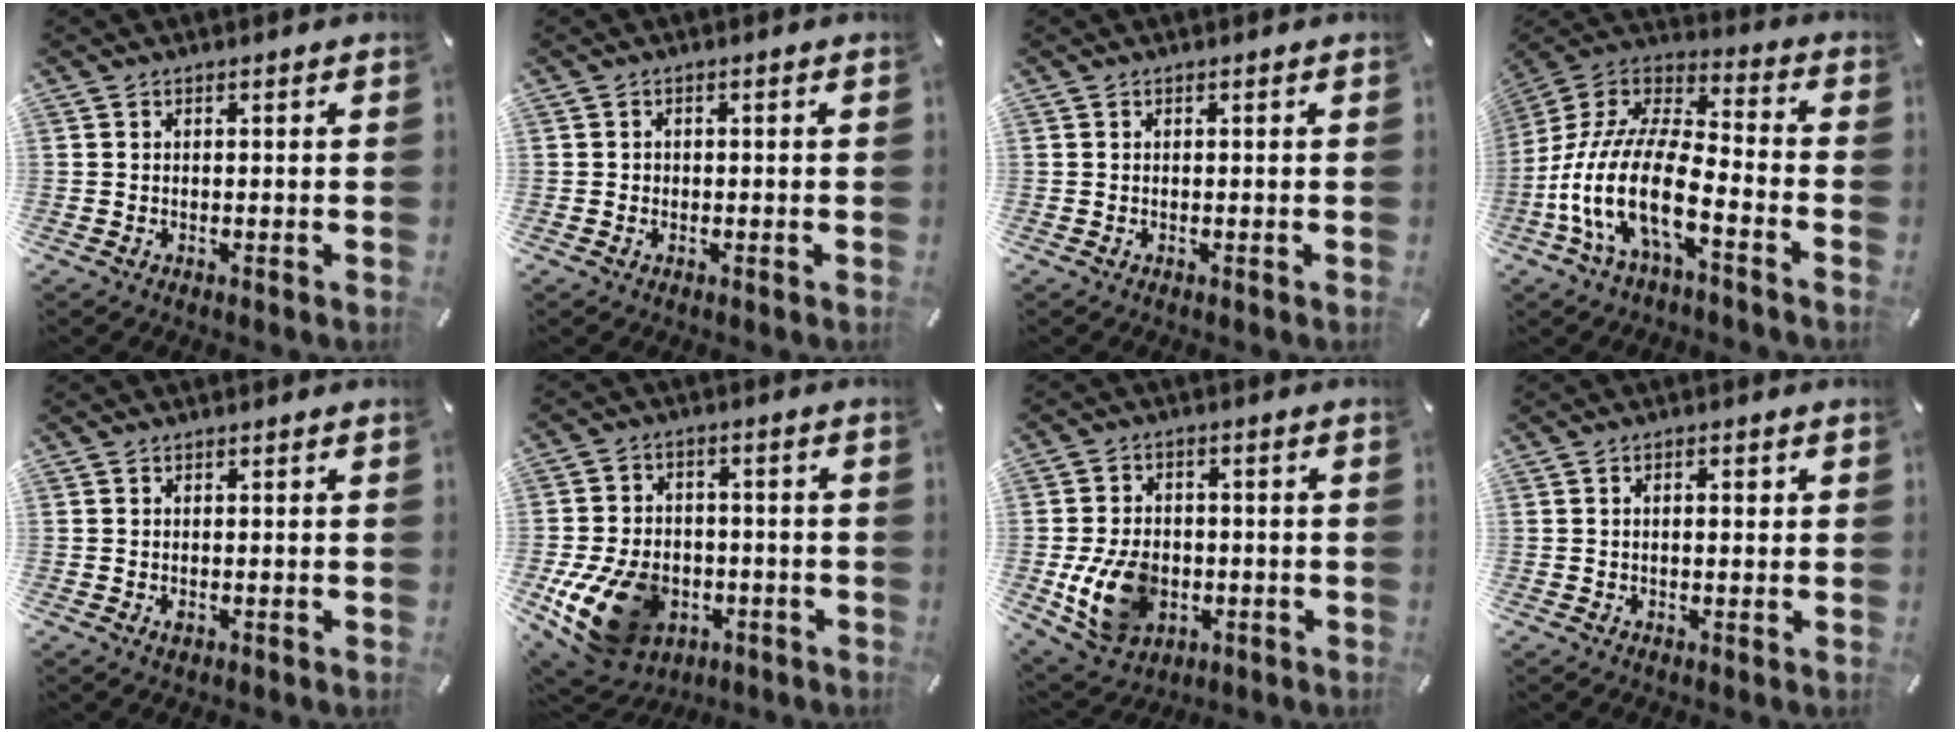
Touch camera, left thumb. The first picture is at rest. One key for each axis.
{"total": 0.9, "fx": -0.3, "fy": 0.8, "fz": 0.1, "tx": -0.004, "ty": 0.004, "tz": -0.008}
{"total": 0.0}
{"total": 17.2, "fx": -9.0, "fy": 6.1, "fz": 13.4, "tx": -0.309, "ty": 0.004, "tz": -0.170}
{"total": 0.9, "fx": -0.2, "fy": 0.6, "fz": 0.7, "tx": -0.012, "ty": 0.000, "tz": -0.004}
{"total": 16.4, "fx": -5.7, "fy": 11.9, "fz": 9.6, "tx": -0.194, "ty": 0.035, "tz": -0.083}
{"total": 12.4, "fx": -2.7, "fy": 9.4, "fz": 7.6, "tx": -0.167, "ty": 0.006, "tz": -0.047}
{"total": 2.1, "fx": 0.3, "fy": 1.0, "fz": 1.8, "tx": -0.029, "ty": 0.005, "tz": 0.002}